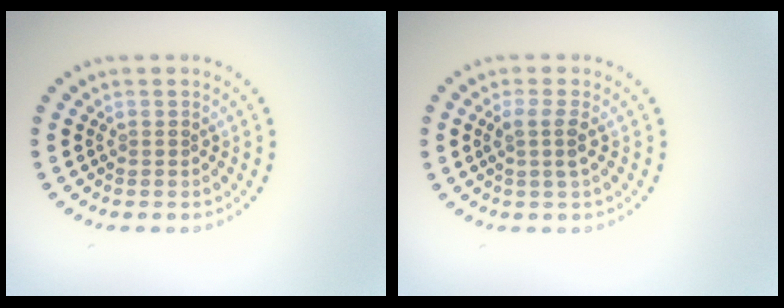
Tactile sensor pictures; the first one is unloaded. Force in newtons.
{"total": 1.8, "press": 1.4, "slide": 1.0}